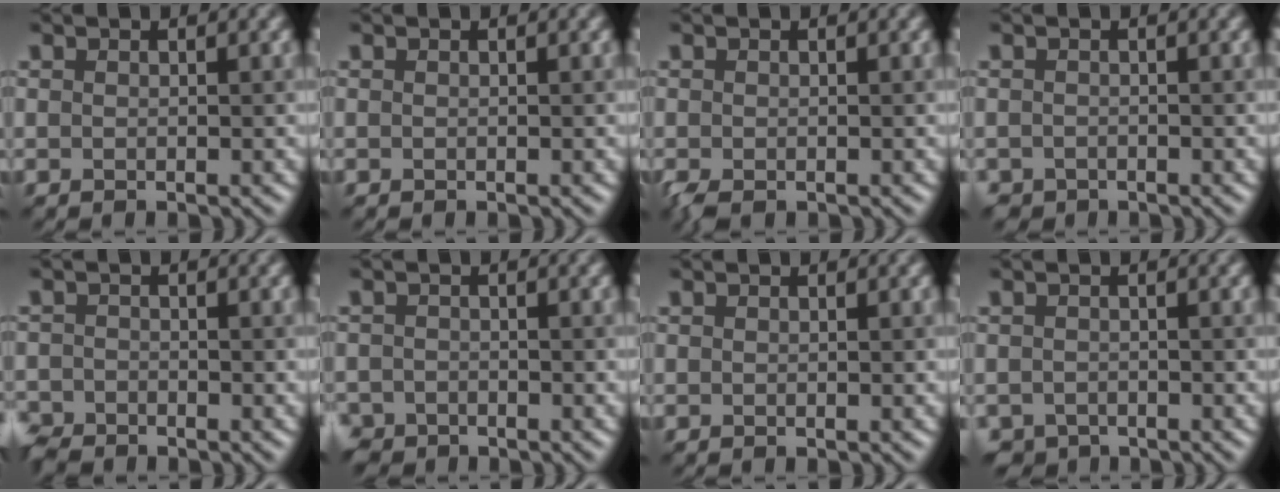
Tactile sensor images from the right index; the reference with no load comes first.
{"total": 0.0}
{"total": 1.7, "force": [-1.1, 0.8, 0.9], "torque": [-0.026, -0.004, -0.025]}
{"total": 0.8, "force": [-0.6, 0.5, 0.0], "torque": [0.005, 0.000, -0.013]}
{"total": 2.3, "force": [-2.1, 0.9, 0.4], "torque": [-0.009, -0.003, -0.050]}
{"total": 2.3, "force": [-1.7, 1.5, 0.2], "torque": [0.015, 0.005, -0.031]}
{"total": 0.0}
{"total": 1.5, "force": [-1.3, 0.8, 0.1], "torque": [0.005, -0.002, -0.025]}